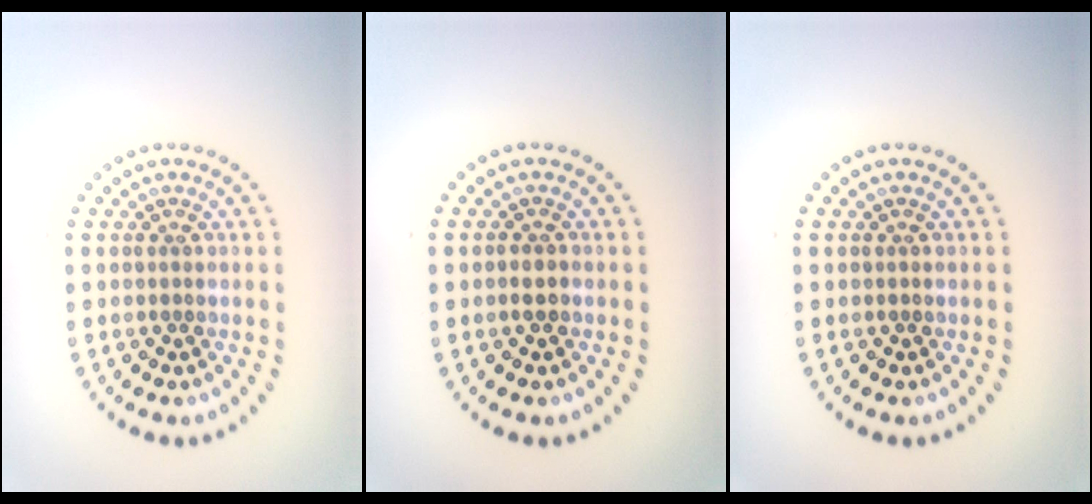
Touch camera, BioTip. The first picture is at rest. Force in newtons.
{"total": 1.0, "press": 1.0, "slide": 0.3}
{"total": 0.0}